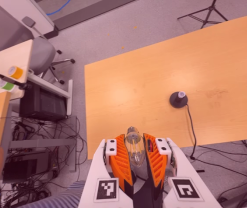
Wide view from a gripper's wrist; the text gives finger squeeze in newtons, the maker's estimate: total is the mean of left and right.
{"total": 21.4, "left": 24.6, "right": 18.2}